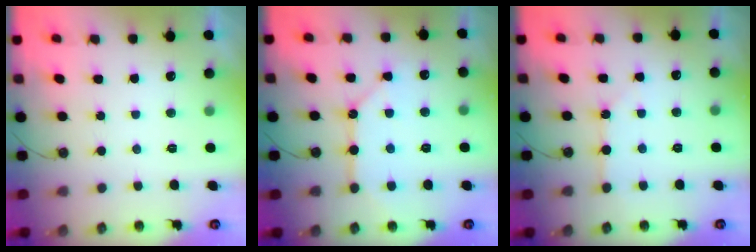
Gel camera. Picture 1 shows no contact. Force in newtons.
{"total": 10.5, "press": 10.5, "slide": 1.2}
{"total": 2.6, "press": 2.5, "slide": 0.4}